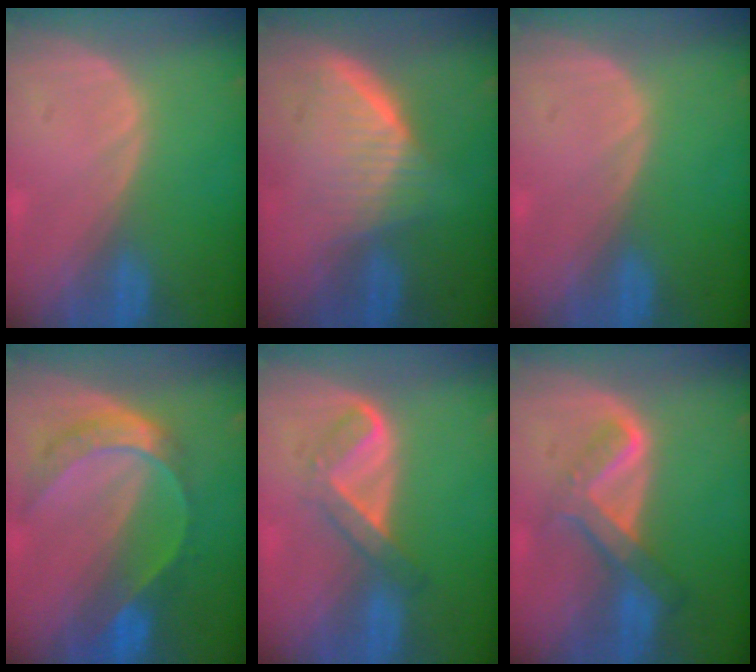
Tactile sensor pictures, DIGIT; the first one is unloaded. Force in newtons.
{"total": 6.7, "press": 6.0, "slide": 2.9}
{"total": 0.0}
{"total": 7.9, "press": 6.5, "slide": 4.4}
{"total": 5.4, "press": 4.5, "slide": 3.0}
{"total": 6.7, "press": 5.7, "slide": 3.6}